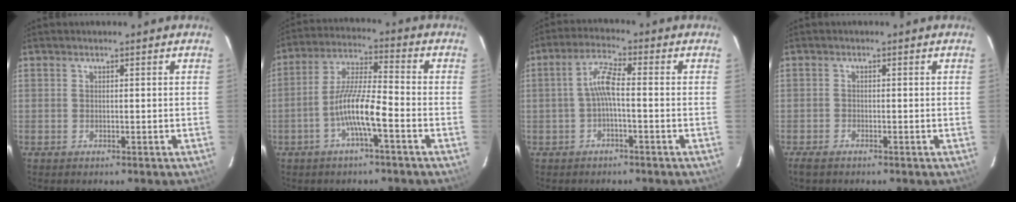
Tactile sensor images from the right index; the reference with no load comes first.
{"total": 8.9, "force": [-3.9, 0.9, 7.9], "torque": [-0.164, 0.005, -0.077]}
{"total": 4.6, "force": [-1.1, 0.8, 4.4], "torque": [-0.096, 0.013, -0.022]}
{"total": 2.1, "force": [-1.7, 0.7, 1.0], "torque": [-0.028, -0.006, -0.035]}